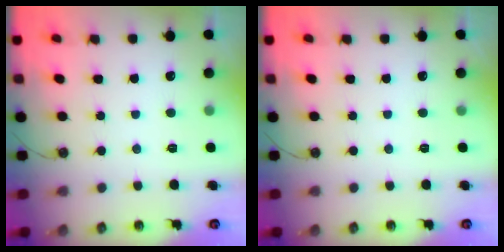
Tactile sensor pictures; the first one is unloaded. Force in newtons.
{"total": 0.0}